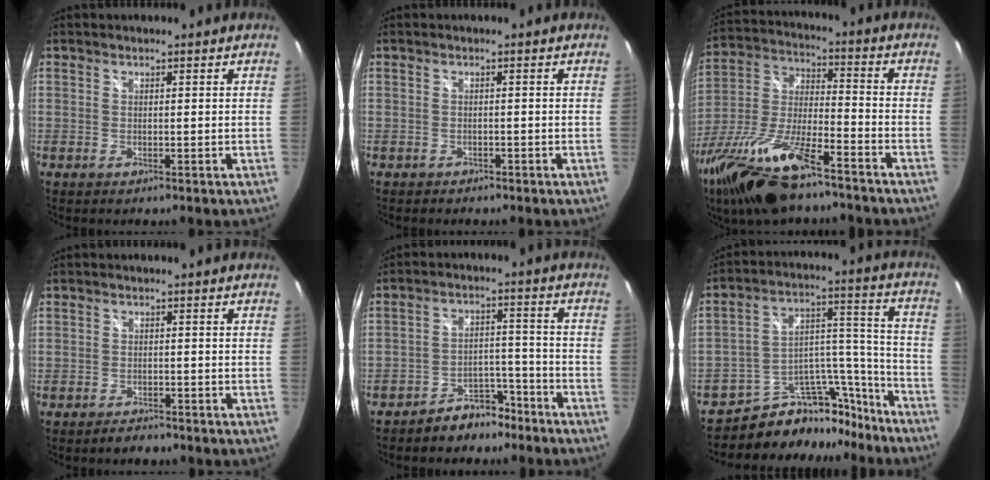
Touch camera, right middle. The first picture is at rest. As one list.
[{"total": 1.3, "force": [-1.1, 0.7, 0.3], "torque": [-0.009, -0.001, -0.015]}, {"total": 21.6, "force": [-14.9, 6.1, 14.3], "torque": [-0.298, -0.031, -0.272]}, {"total": 2.0, "force": [-1.8, 0.7, 0.4], "torque": [-0.012, 0.004, -0.027]}, {"total": 5.7, "force": [-4.7, 2.8, 1.6], "torque": [-0.039, 0.023, -0.061]}, {"total": 18.7, "force": [-15.6, 8.7, 5.6], "torque": [-0.087, 0.077, -0.225]}]